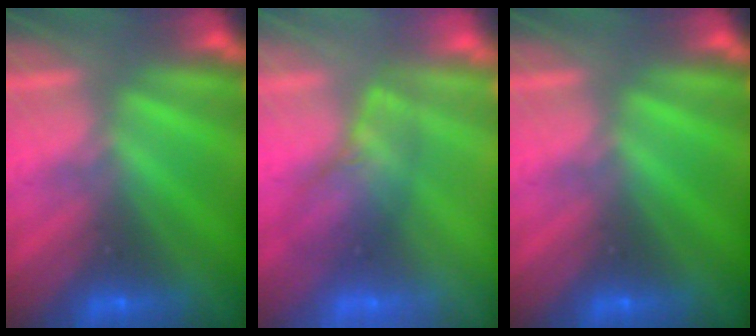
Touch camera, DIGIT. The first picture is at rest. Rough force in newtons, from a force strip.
{"total": 2.5}
{"total": 0.0}